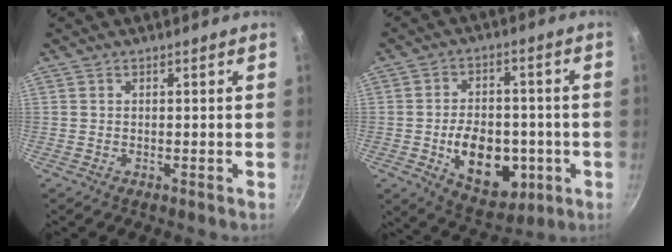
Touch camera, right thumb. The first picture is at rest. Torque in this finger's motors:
{"motor_torque": [-0.24, 0.51, 0.03, -0.01, 0.10]}